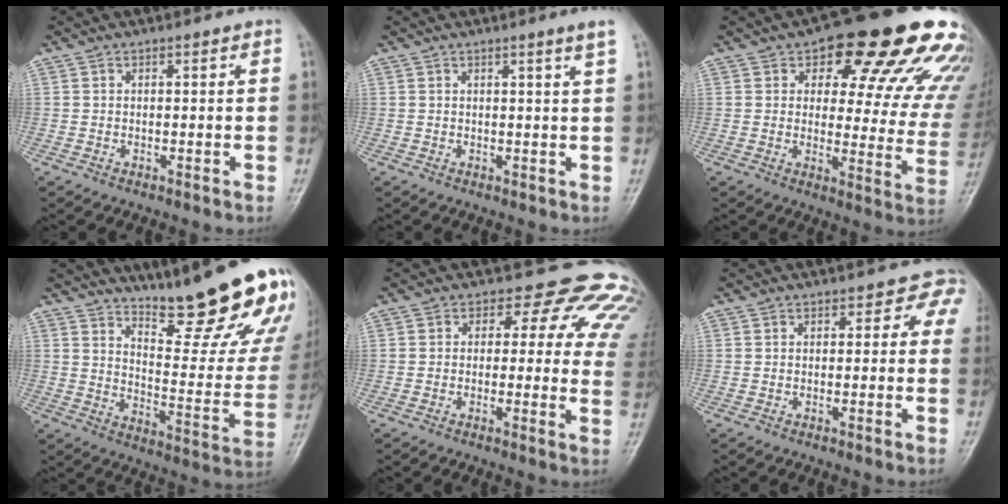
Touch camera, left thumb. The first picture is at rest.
{"total": 2.1, "force": [1.3, -0.6, 1.5], "torque": [-0.024, -0.011, 0.021]}
{"total": 22.8, "force": [13.9, 9.8, 15.3], "torque": [-0.142, -0.042, 0.164]}
{"total": 23.6, "force": [18.1, 4.2, 14.5], "torque": [-0.171, -0.141, 0.249]}
{"total": 14.6, "force": [8.9, 8.3, 8.0], "torque": [-0.038, -0.021, 0.074]}
{"total": 3.1, "force": [1.1, 2.6, 1.2], "torque": [0.022, 0.001, -0.012]}